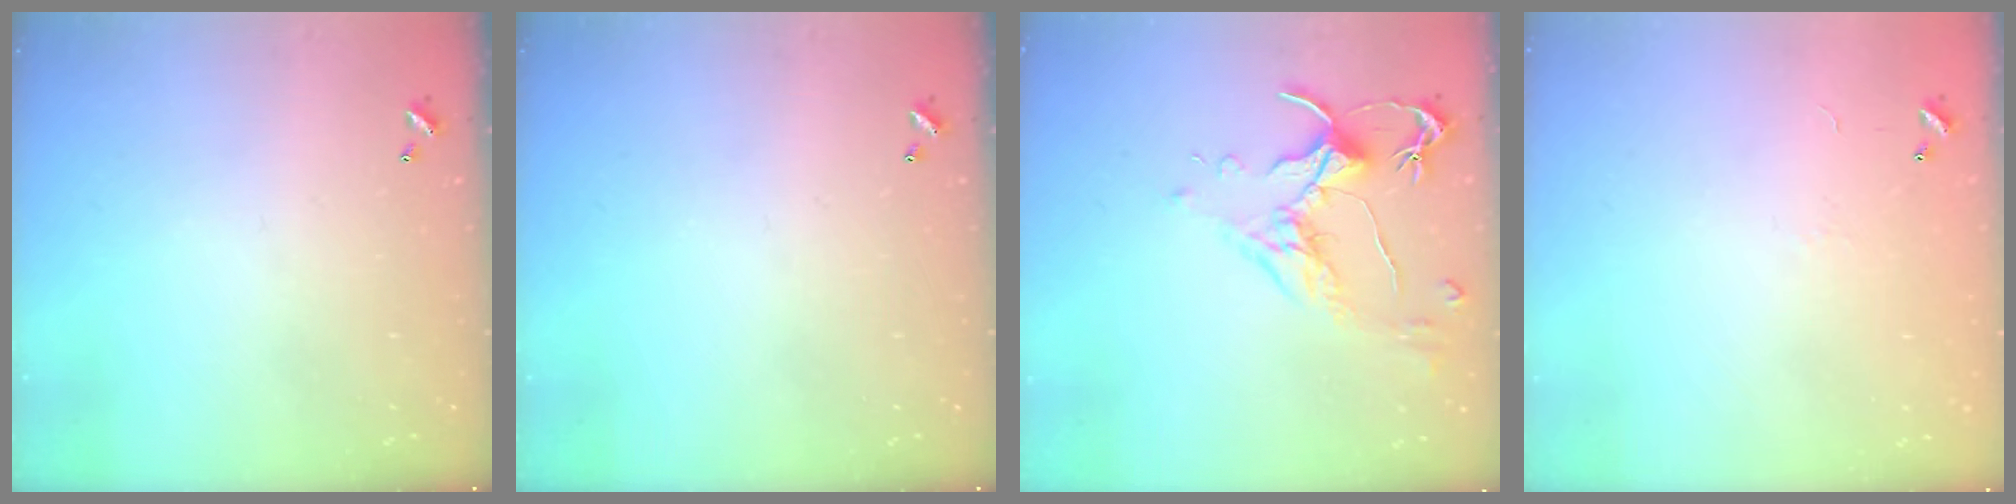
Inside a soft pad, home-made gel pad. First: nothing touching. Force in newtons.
{"total": 0.0}
{"total": 1.6, "press": 1.4, "slide": 0.7}
{"total": 6.9, "press": 6.9, "slide": 0.9}